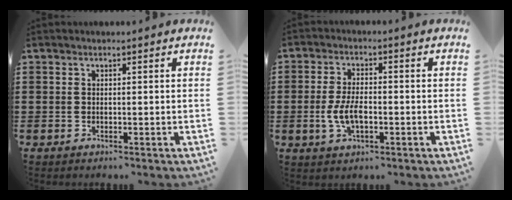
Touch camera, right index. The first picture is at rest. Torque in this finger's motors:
{"motor_torque": [0.91, -0.29, 0.48, 0.18]}